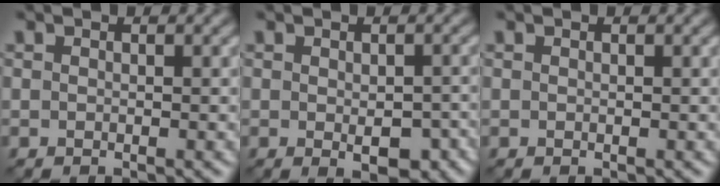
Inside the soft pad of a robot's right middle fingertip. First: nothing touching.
{"total": 3.9, "force": [-1.0, 1.9, 3.2], "torque": [-0.045, -0.012, -0.008]}
{"total": 0.0}